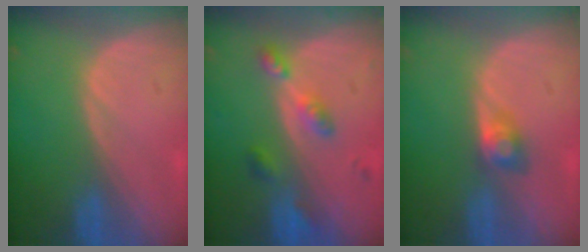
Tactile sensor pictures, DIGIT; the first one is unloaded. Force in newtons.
{"total": 4.6, "press": 4.6, "slide": 0.6}
{"total": 2.6, "press": 2.5, "slide": 0.7}